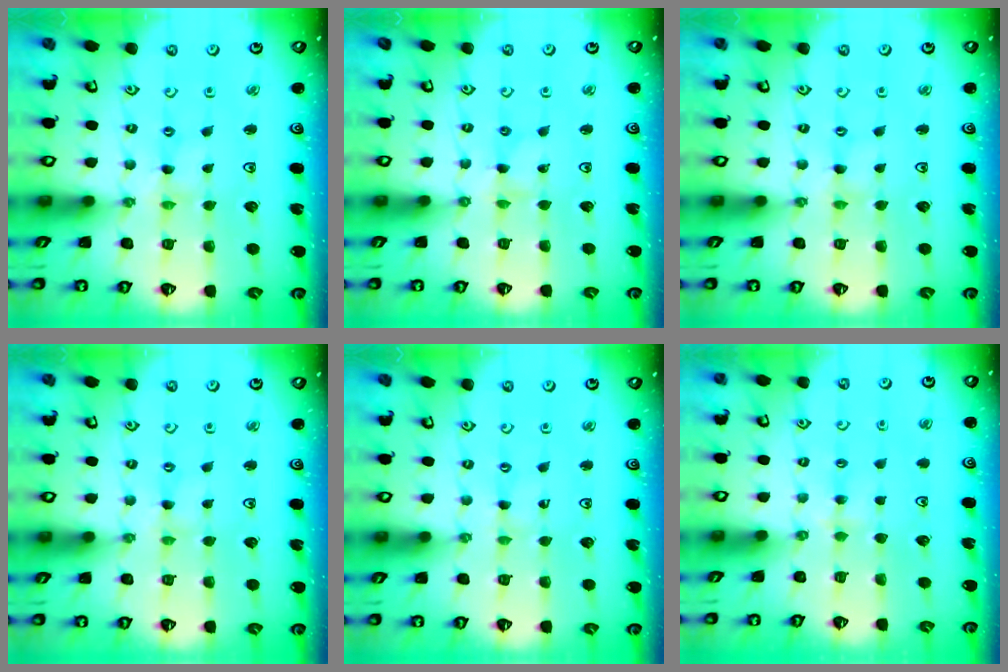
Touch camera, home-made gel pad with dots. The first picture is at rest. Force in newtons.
{"total": 0.0}
{"total": 0.0}
{"total": 0.7, "press": 0.7, "slide": 0.2}
{"total": 0.0}
{"total": 3.5, "press": 3.5, "slide": 0.5}